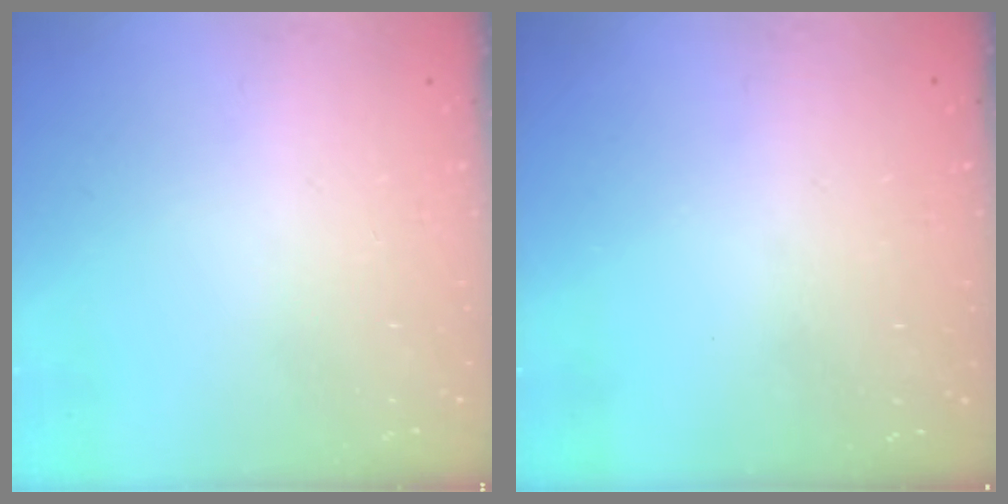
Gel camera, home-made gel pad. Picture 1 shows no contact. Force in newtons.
{"total": 3.1, "press": 2.9, "slide": 1.0}